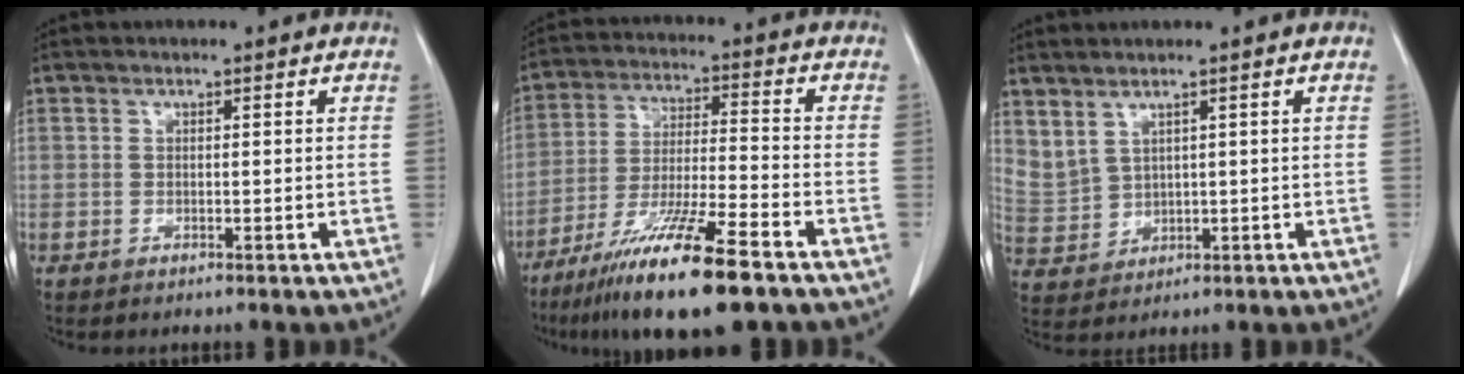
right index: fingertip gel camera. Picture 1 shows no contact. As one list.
[{"total": 15.3, "force": [-10.0, 0.7, 11.5], "torque": [-0.225, -0.044, -0.181]}, {"total": 5.9, "force": [4.1, 3.4, 2.7], "torque": [-0.067, 0.004, 0.107]}]